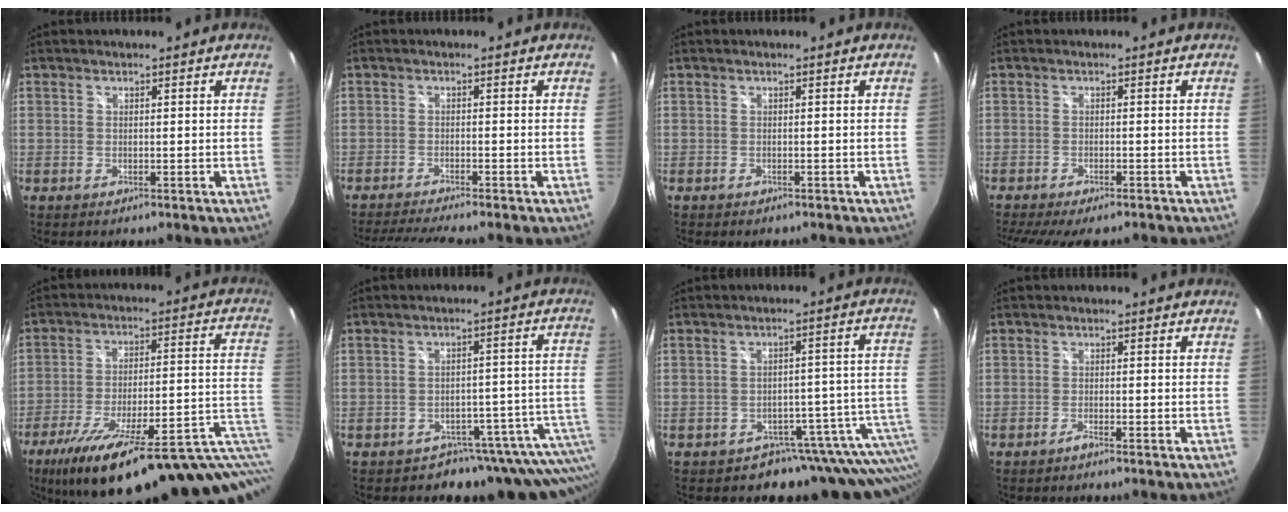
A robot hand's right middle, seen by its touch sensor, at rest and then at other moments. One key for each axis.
{"total": 6.7, "fx": -6.0, "fy": -1.0, "fz": 2.8, "tx": -0.069, "ty": -0.020, "tz": -0.100}
{"total": 1.2, "fx": -1.1, "fy": 0.4, "fz": 0.4, "tx": -0.012, "ty": -0.006, "tz": -0.016}
{"total": 9.4, "fx": -7.9, "fy": 1.9, "fz": 4.7, "tx": -0.105, "ty": -0.030, "tz": -0.124}
{"total": 27.8, "fx": -16.8, "fy": 6.6, "fz": 21.2, "tx": -0.293, "ty": -0.040, "tz": -0.225}
{"total": 12.9, "fx": -8.6, "fy": 7.5, "fz": 6.0, "tx": -0.050, "ty": 0.008, "tz": -0.112}
{"total": 12.7, "fx": -6.7, "fy": 8.6, "fz": 6.5, "tx": -0.057, "ty": 0.018, "tz": -0.085}
{"total": 1.1, "fx": -1.0, "fy": -0.2, "fz": 0.5, "tx": -0.010, "ty": 0.000, "tz": -0.019}